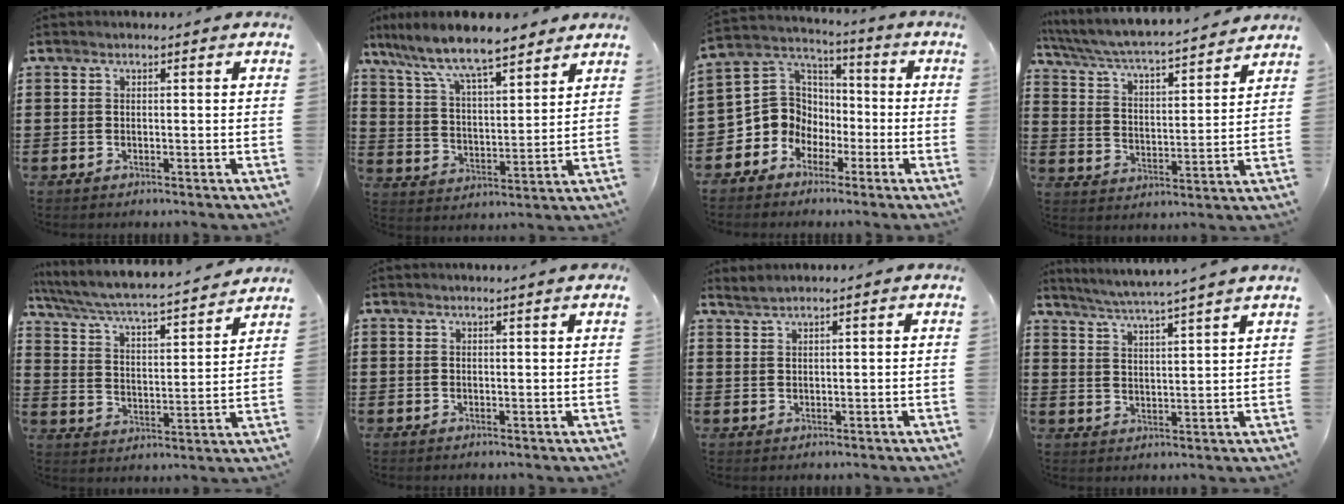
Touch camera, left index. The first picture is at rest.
{"total": 8.6, "force": [7.5, 1.3, 4.1], "torque": [-0.110, -0.035, 0.128]}
{"total": 8.4, "force": [-2.4, 7.8, 2.1], "torque": [-0.093, -0.002, -0.049]}
{"total": 5.0, "force": [4.7, 0.0, 1.6], "torque": [-0.056, -0.039, 0.072]}
{"total": 4.8, "force": [4.4, 0.0, 1.8], "torque": [-0.059, -0.041, 0.064]}
{"total": 1.1, "force": [1.0, -0.3, 0.5], "torque": [-0.009, -0.001, 0.018]}
{"total": 1.4, "force": [1.2, -0.2, 0.5], "torque": [-0.012, 0.000, 0.025]}
{"total": 4.2, "force": [3.8, -1.1, 1.4], "torque": [-0.042, -0.028, 0.064]}